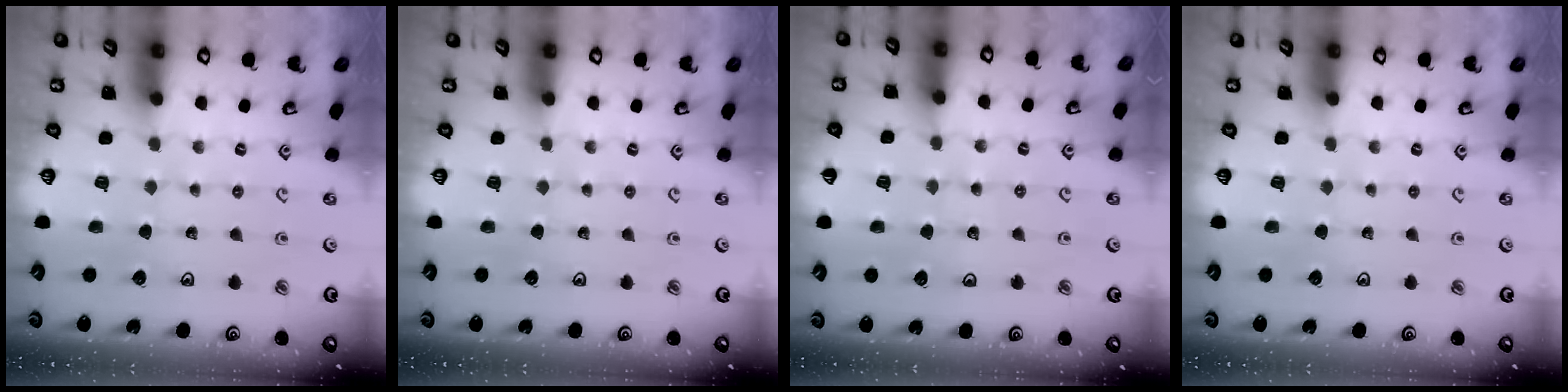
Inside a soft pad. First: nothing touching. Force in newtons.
{"total": 0.0}
{"total": 3.5, "press": 3.4, "slide": 0.8}
{"total": 0.0}